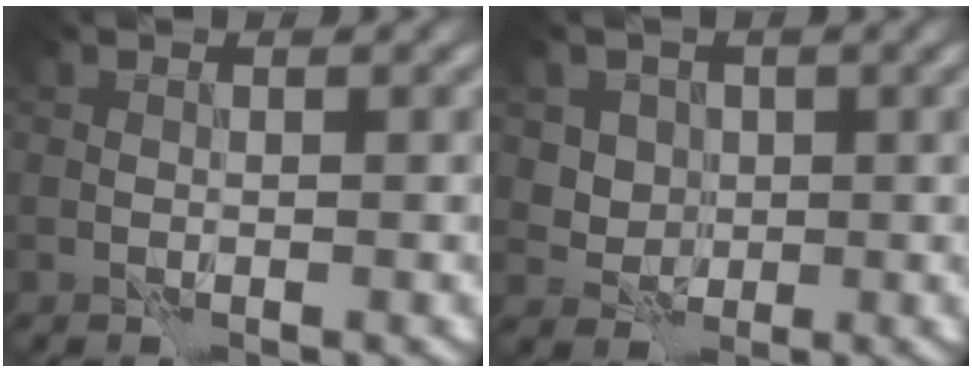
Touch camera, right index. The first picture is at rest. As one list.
[{"total": 3.9, "force": [1.7, 3.3, 1.1], "torque": [-0.012, 0.003, 0.029]}]